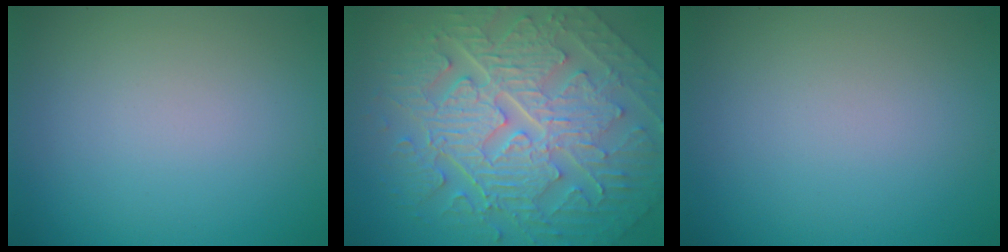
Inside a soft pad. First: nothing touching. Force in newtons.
{"total": 10.8, "press": 7.3, "slide": 7.9}
{"total": 0.0}